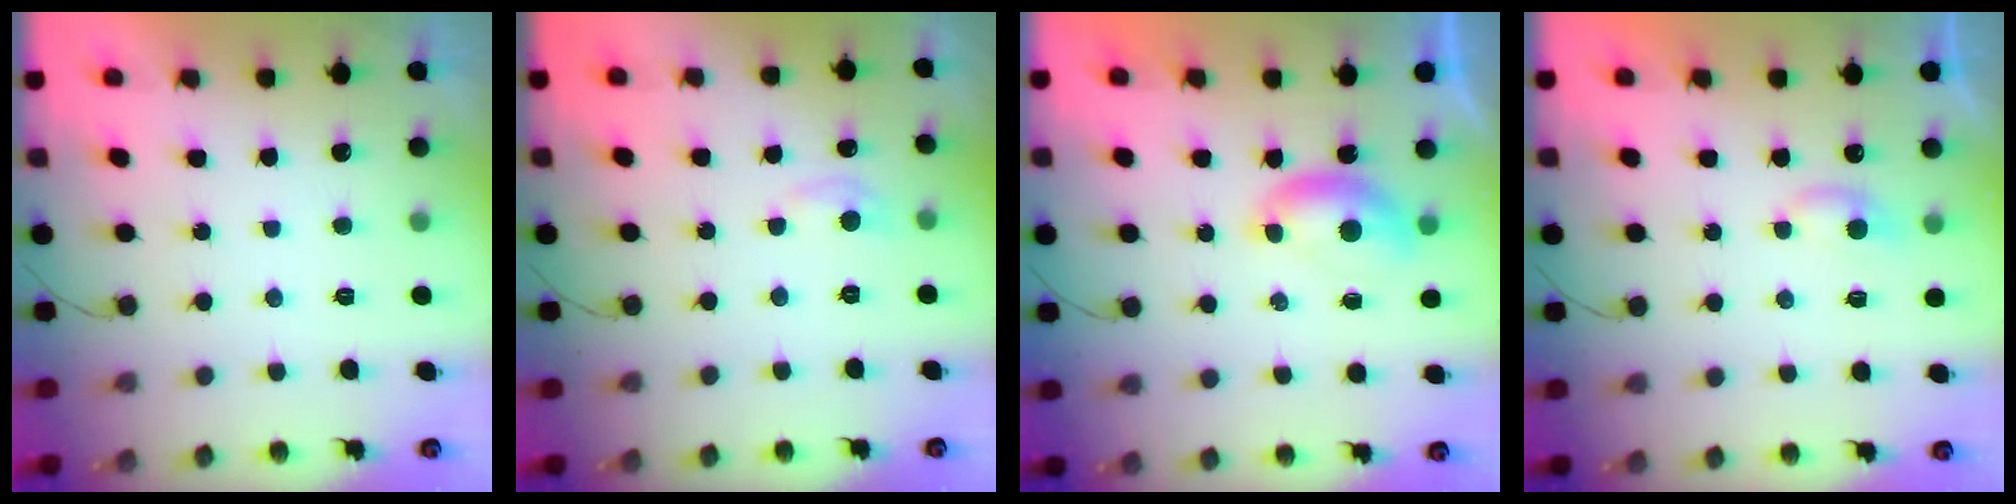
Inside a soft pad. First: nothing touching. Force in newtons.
{"total": 4.5, "press": 4.4, "slide": 0.6}
{"total": 5.6, "press": 5.6, "slide": 0.7}
{"total": 3.9, "press": 3.8, "slide": 0.5}